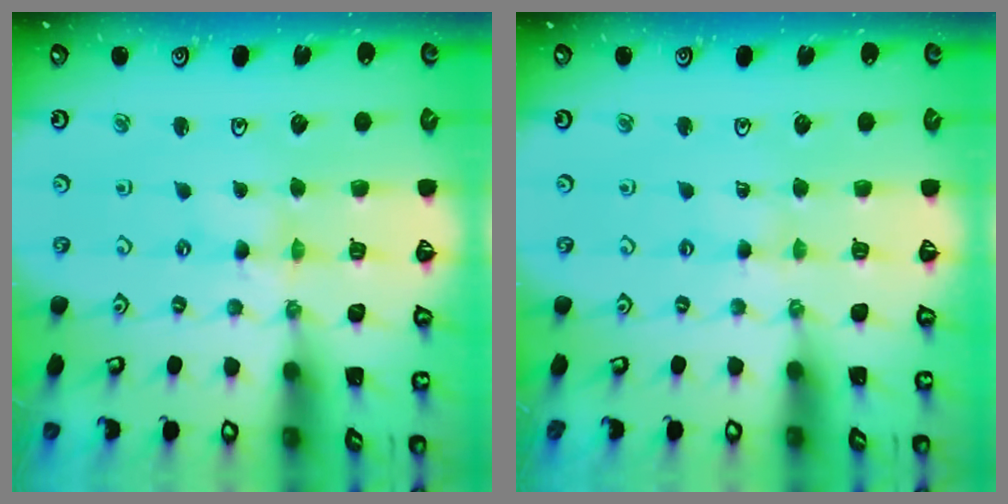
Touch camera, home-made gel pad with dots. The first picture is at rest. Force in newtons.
{"total": 1.1, "press": 1.1, "slide": 0.2}